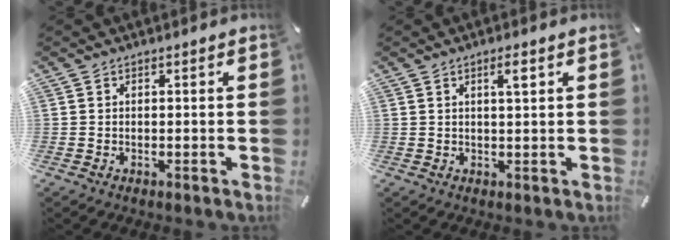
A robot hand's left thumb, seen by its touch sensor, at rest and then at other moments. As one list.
[{"total": 2.7, "force": [1.2, 0.3, 2.4], "torque": [-0.050, 0.003, 0.018]}]